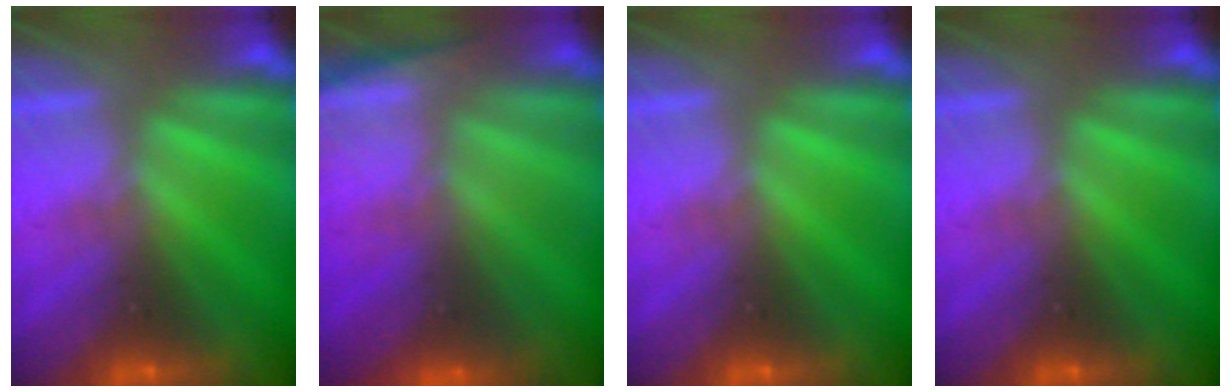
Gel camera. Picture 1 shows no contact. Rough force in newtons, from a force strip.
{"total": 10.8}
{"total": 0.0}
{"total": 0.0}